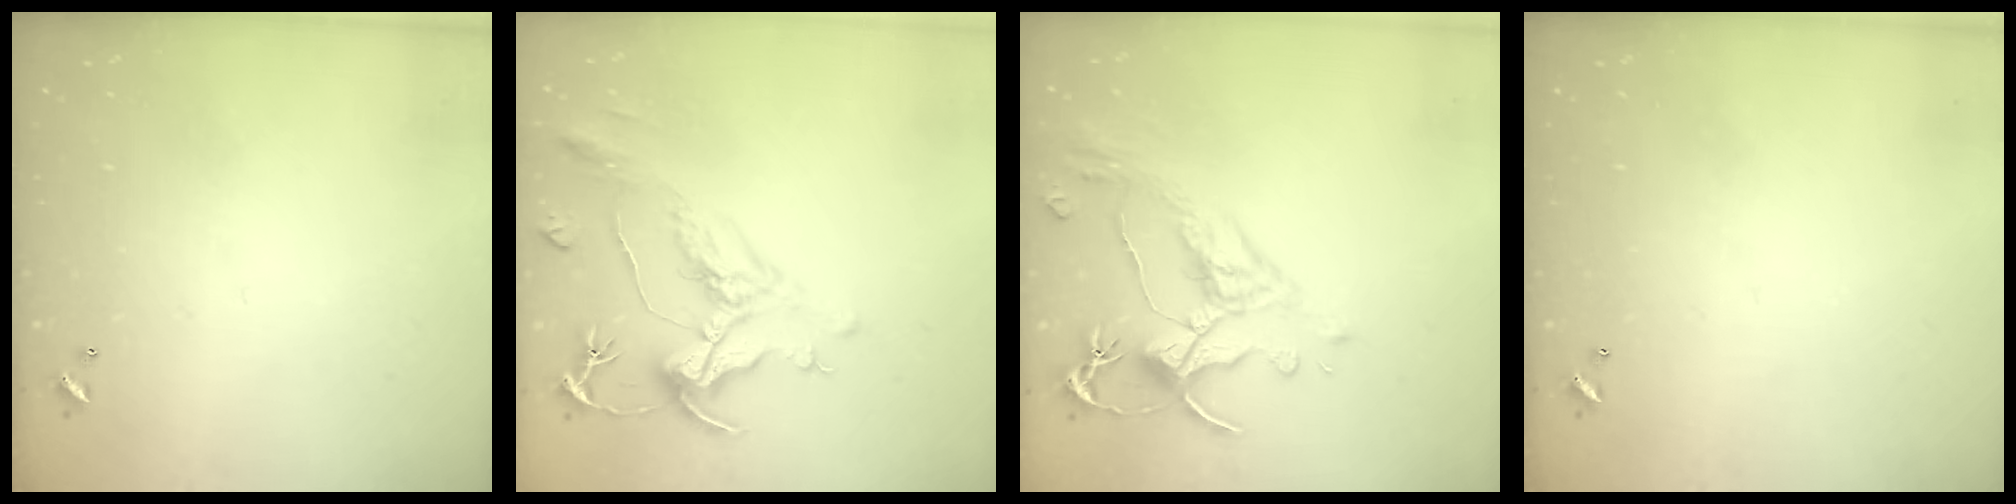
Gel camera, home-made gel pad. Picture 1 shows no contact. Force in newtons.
{"total": 1.8, "press": 0.8, "slide": 1.5}
{"total": 3.3, "press": 3.0, "slide": 1.4}
{"total": 0.0}